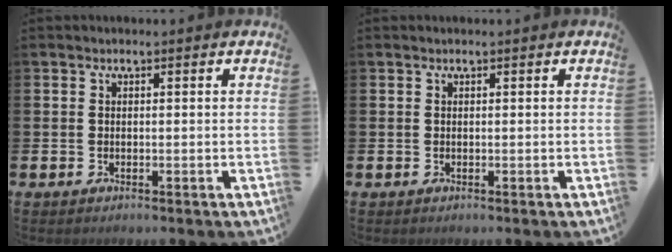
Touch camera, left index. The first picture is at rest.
{"total": 0.0}